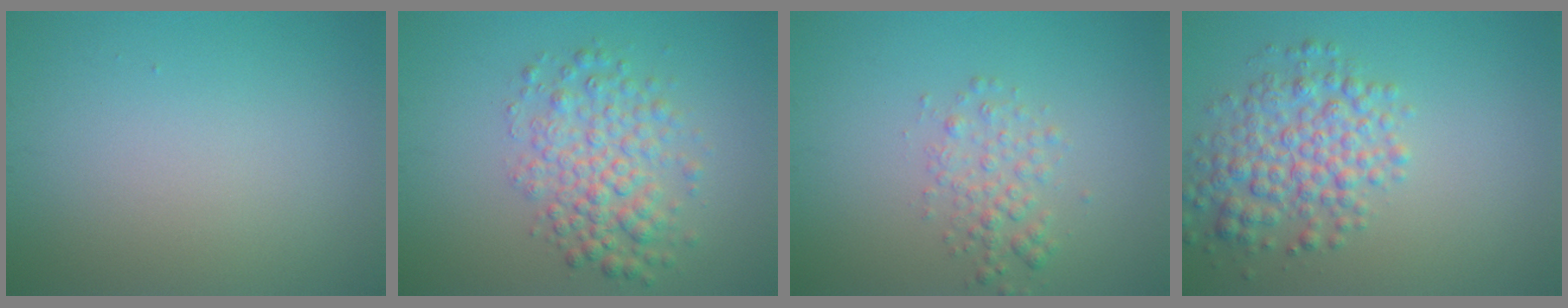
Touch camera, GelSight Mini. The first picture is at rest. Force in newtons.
{"total": 4.6, "press": 4.6, "slide": 0.1}
{"total": 2.2, "press": 2.2, "slide": 0.1}
{"total": 4.8, "press": 4.8, "slide": 0.1}